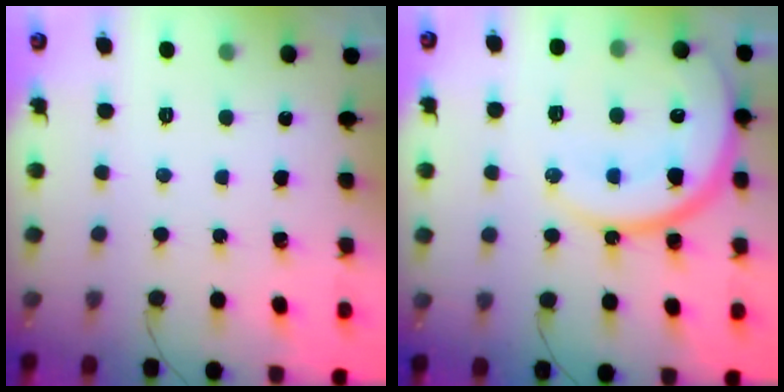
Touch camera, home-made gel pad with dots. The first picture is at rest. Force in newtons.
{"total": 19.4, "press": 19.4, "slide": 1.4}